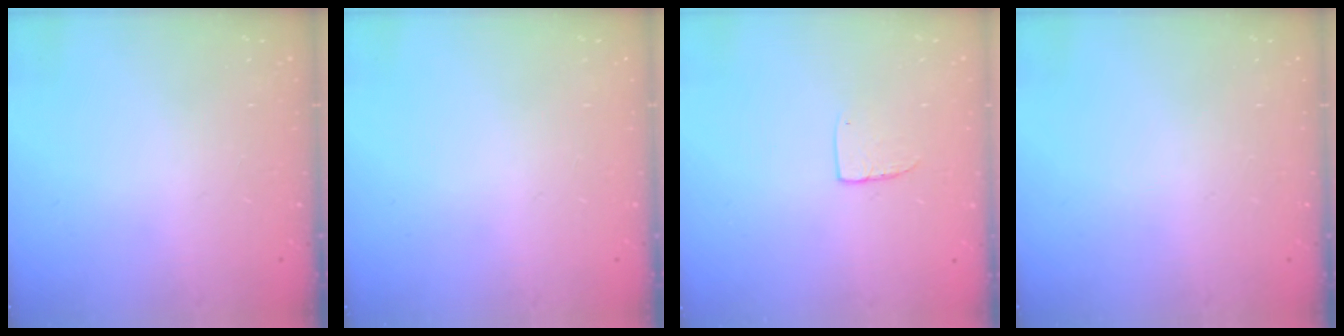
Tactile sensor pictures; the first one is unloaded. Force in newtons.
{"total": 0.0}
{"total": 5.9, "press": 5.9, "slide": 0.5}
{"total": 0.0}